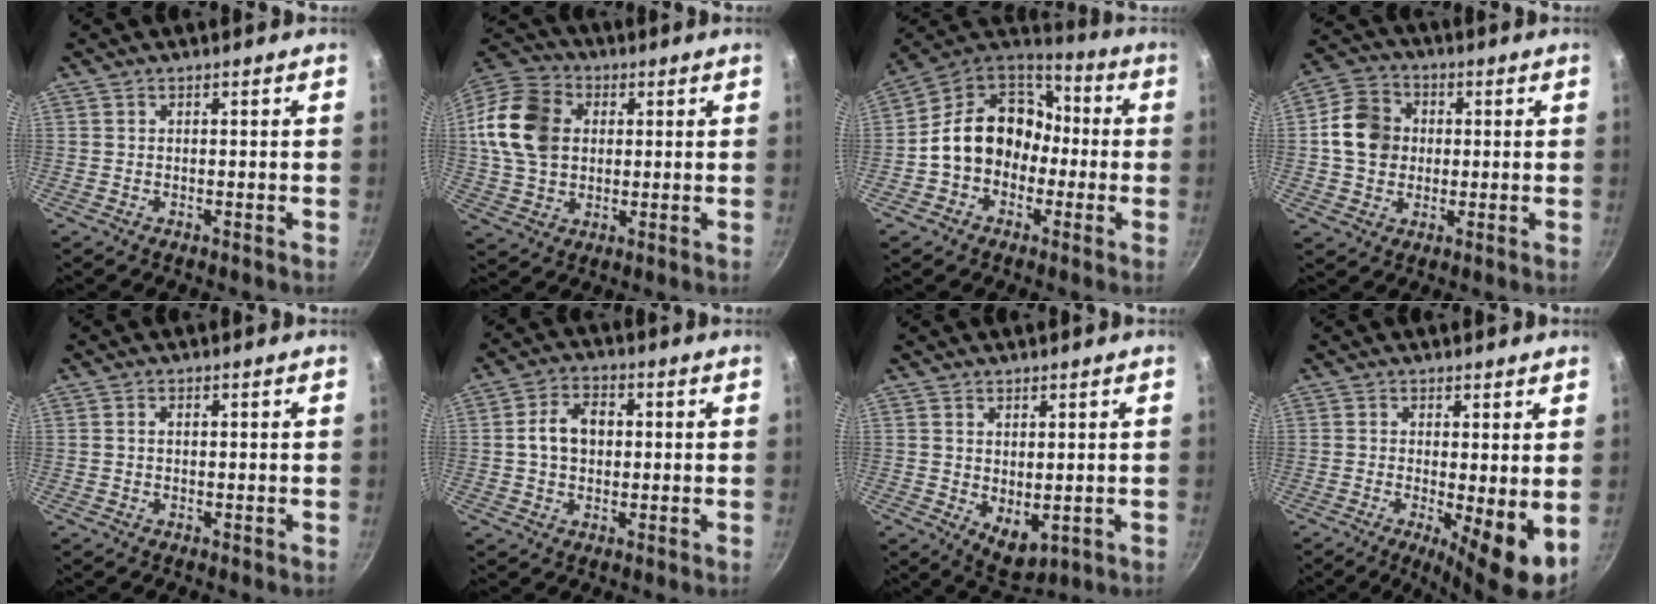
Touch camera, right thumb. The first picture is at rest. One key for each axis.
{"total": 15.6, "fx": 2.4, "fy": 11.9, "fz": 9.9, "tx": -0.172, "ty": 0.017, "tz": 0.034}
{"total": 16.5, "fx": -1.7, "fy": 13.4, "fz": 9.4, "tx": -0.115, "ty": 0.064, "tz": -0.038}
{"total": 10.4, "fx": 0.7, "fy": 8.8, "fz": 5.5, "tx": -0.073, "ty": 0.013, "tz": -0.002}
{"total": 1.0, "fx": 0.1, "fy": 0.6, "fz": 0.7, "tx": -0.010, "ty": 0.004, "tz": 0.001}
{"total": 7.6, "fx": 0.6, "fy": 5.6, "fz": 5.1, "tx": -0.072, "ty": 0.013, "tz": 0.003}
{"total": 5.5, "fx": 0.8, "fy": 3.3, "fz": 4.3, "tx": -0.049, "ty": -0.018, "tz": 0.026}
{"total": 7.7, "fx": -0.6, "fy": 1.9, "fz": 7.4, "tx": -0.109, "ty": -0.013, "tz": -0.005}